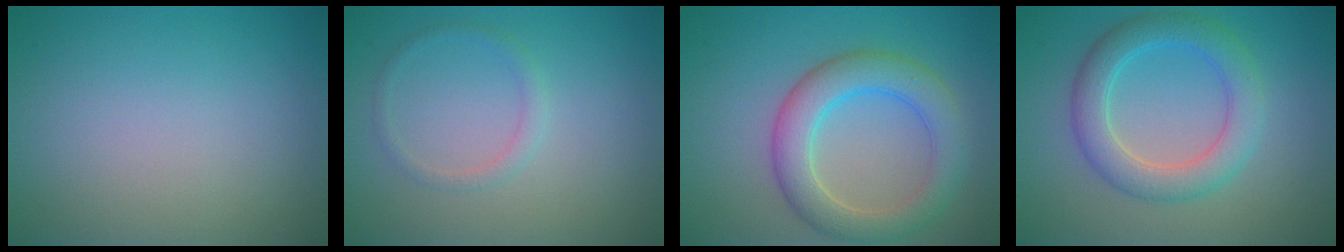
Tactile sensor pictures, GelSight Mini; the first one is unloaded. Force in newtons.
{"total": 1.2, "press": 1.2, "slide": 0.0}
{"total": 5.4, "press": 5.4, "slide": 0.1}
{"total": 4.7, "press": 4.7, "slide": 0.1}